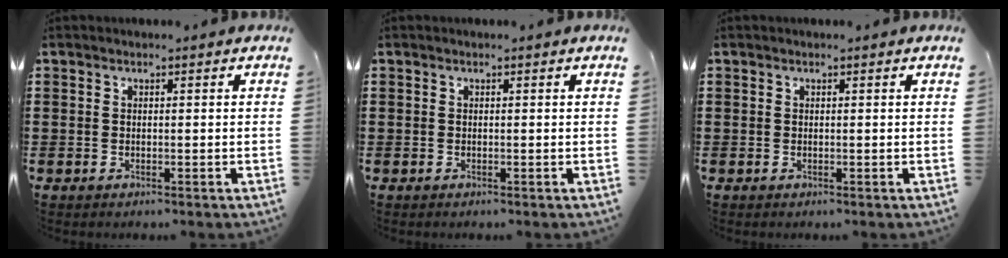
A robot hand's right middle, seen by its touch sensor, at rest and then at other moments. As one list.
[{"total": 0.0}, {"total": 0.0}]